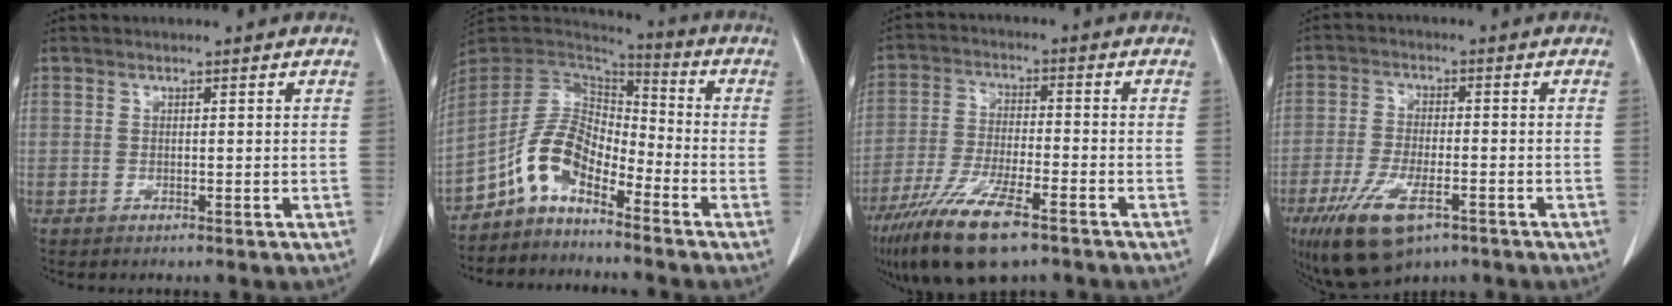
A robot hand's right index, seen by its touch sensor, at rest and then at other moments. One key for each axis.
{"total": 9.0, "fx": -5.6, "fy": 4.0, "fz": 5.8, "tx": -0.123, "ty": 0.028, "tz": -0.113}
{"total": 13.1, "fx": -8.6, "fy": 2.4, "fz": 9.5, "tx": -0.190, "ty": -0.030, "tz": -0.152}
{"total": 11.2, "fx": -6.3, "fy": 3.9, "fz": 8.4, "tx": -0.164, "ty": -0.019, "tz": -0.104}